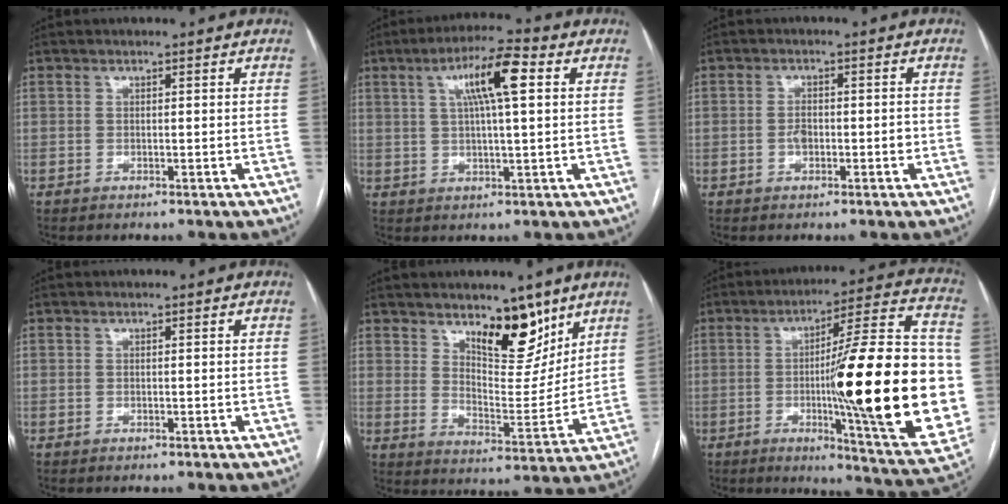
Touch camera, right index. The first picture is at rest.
{"total": 9.0, "force": [2.9, 1.0, 8.5], "torque": [-0.152, 0.016, 0.048]}
{"total": 2.8, "force": [-0.5, 1.4, 2.4], "torque": [-0.044, 0.005, -0.007]}
{"total": 0.0}
{"total": 10.5, "force": [7.1, 3.9, 6.6], "torque": [-0.098, -0.019, 0.123]}
{"total": 28.4, "force": [-2.9, 1.9, 28.1], "torque": [-0.341, -0.002, -0.045]}